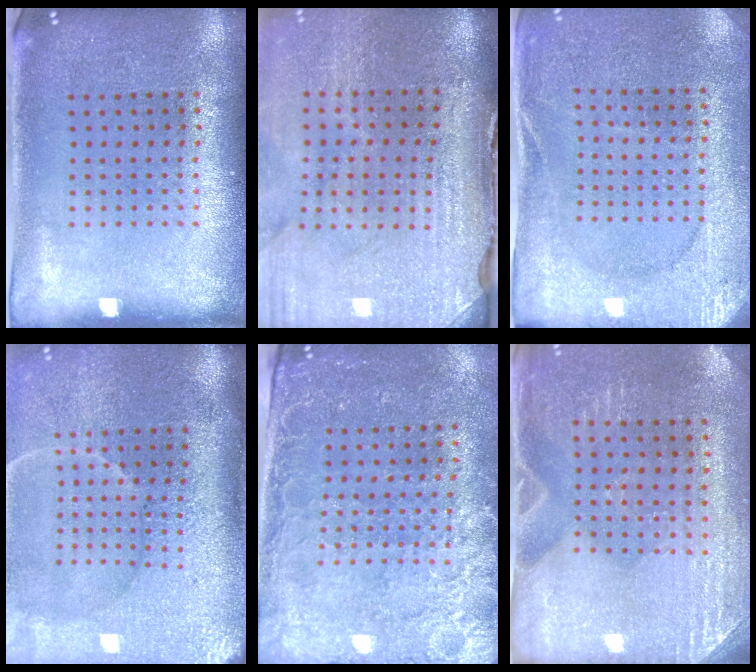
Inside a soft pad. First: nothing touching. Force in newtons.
{"total": 4.6, "press": 3.9, "slide": 2.5}
{"total": 2.6, "press": 2.6, "slide": 0.4}
{"total": 4.5, "press": 3.8, "slide": 2.5}
{"total": 2.8, "press": 2.6, "slide": 1.1}
{"total": 3.0, "press": 2.8, "slide": 1.0}